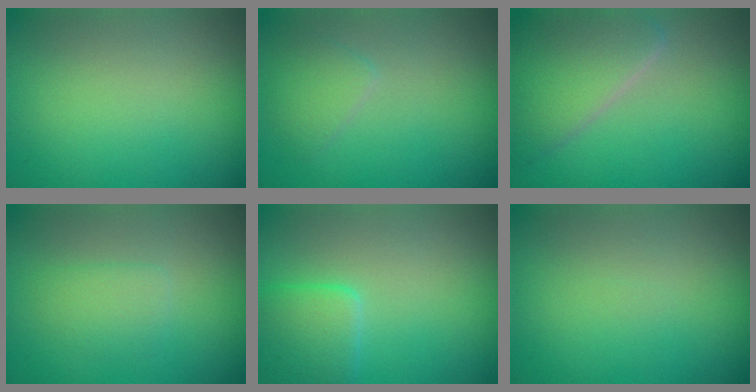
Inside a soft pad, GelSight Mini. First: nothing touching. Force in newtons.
{"total": 2.0, "press": 2.0, "slide": 0.1}
{"total": 5.8, "press": 5.7, "slide": 0.3}
{"total": 1.8, "press": 1.8, "slide": 0.1}
{"total": 3.6, "press": 3.6, "slide": 0.2}
{"total": 0.0}